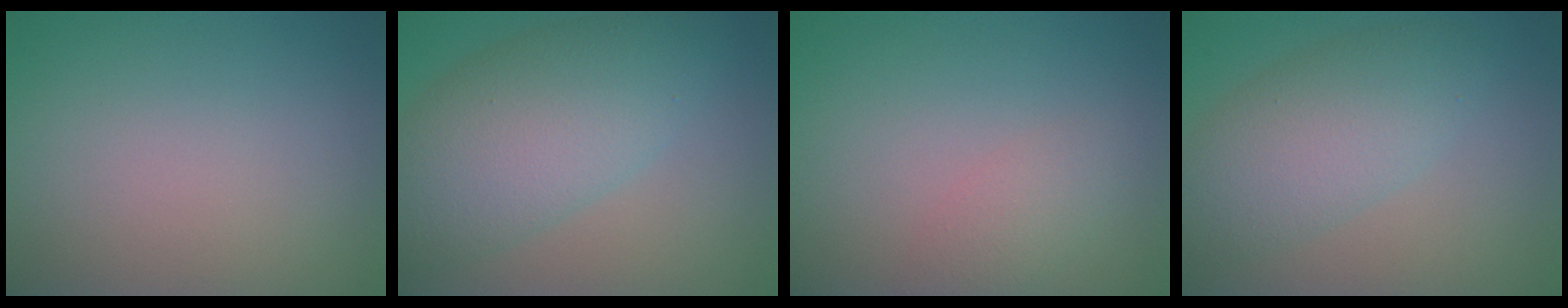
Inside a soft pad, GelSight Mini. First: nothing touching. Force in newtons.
{"total": 7.9, "press": 7.9, "slide": 0.2}
{"total": 2.0, "press": 2.0, "slide": 0.1}
{"total": 5.5, "press": 5.5, "slide": 0.2}